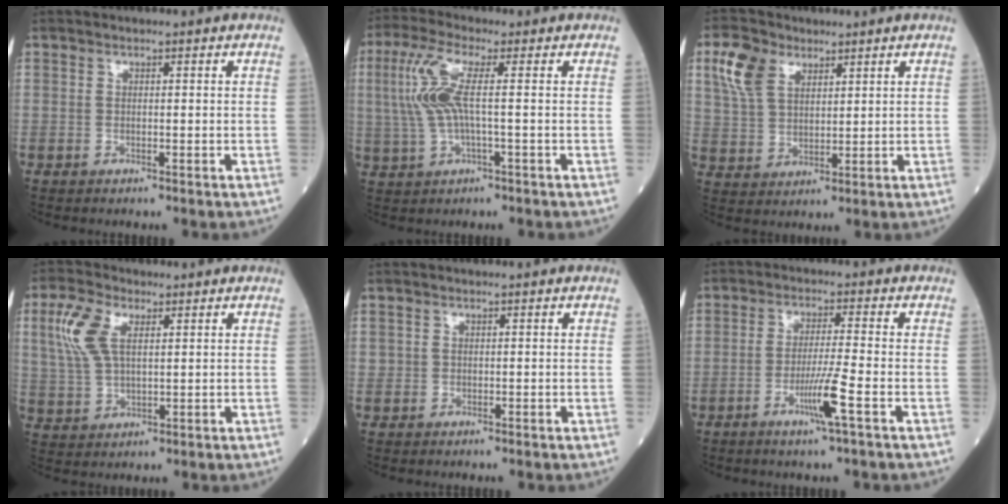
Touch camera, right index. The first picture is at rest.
{"total": 7.6, "force": [0.9, 1.4, 7.4], "torque": [-0.181, 0.016, 0.016]}
{"total": 7.5, "force": [3.9, 4.5, 4.5], "torque": [-0.109, 0.019, 0.083]}
{"total": 7.6, "force": [2.6, 3.5, 6.2], "torque": [-0.154, 0.017, 0.055]}
{"total": 0.6, "force": [0.1, 0.6, 0.1], "torque": [0.005, 0.003, 0.000]}
{"total": 5.9, "force": [-2.5, -0.8, 5.2], "torque": [-0.100, -0.012, -0.049]}